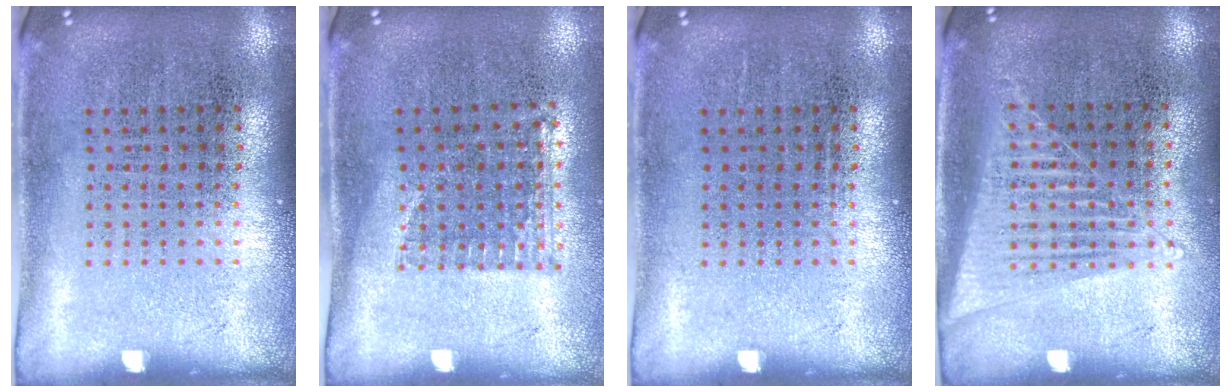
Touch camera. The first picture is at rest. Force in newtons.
{"total": 1.0, "press": 0.8, "slide": 0.6}
{"total": 0.0}
{"total": 1.4, "press": 1.3, "slide": 0.6}